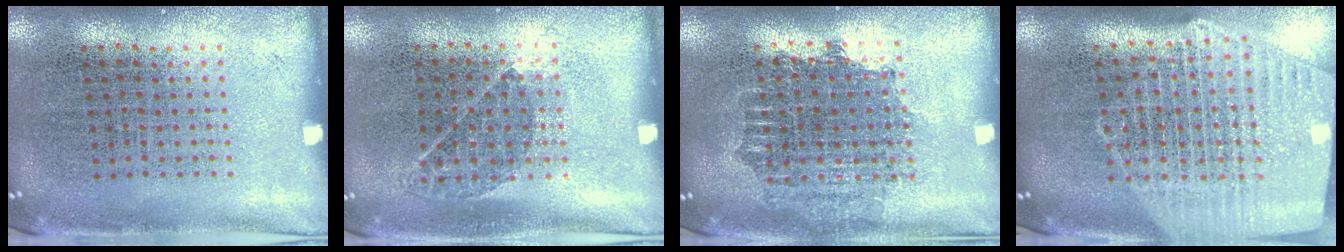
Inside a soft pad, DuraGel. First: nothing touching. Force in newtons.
{"total": 0.8, "press": 0.7, "slide": 0.4}
{"total": 1.7, "press": 1.4, "slide": 1.0}
{"total": 2.6, "press": 2.2, "slide": 1.3}